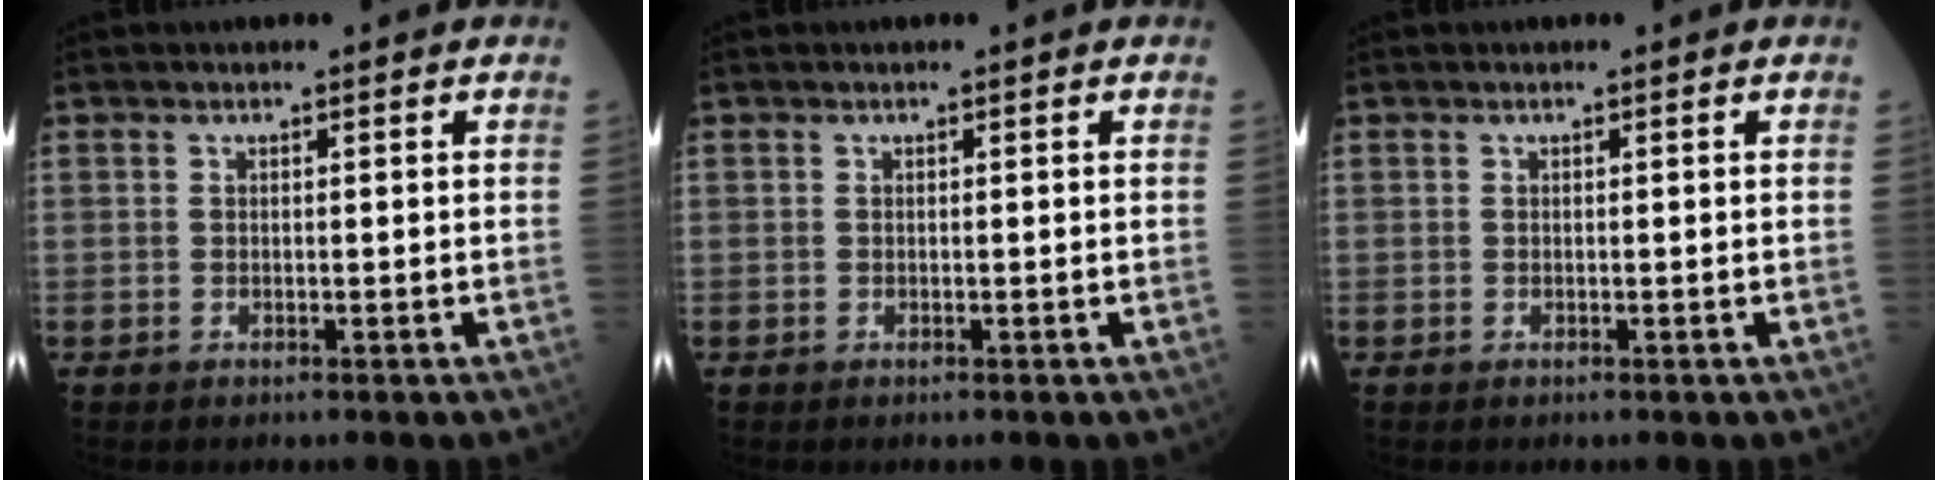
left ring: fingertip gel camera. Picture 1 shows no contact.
{"total": 0.0}
{"total": 0.0}